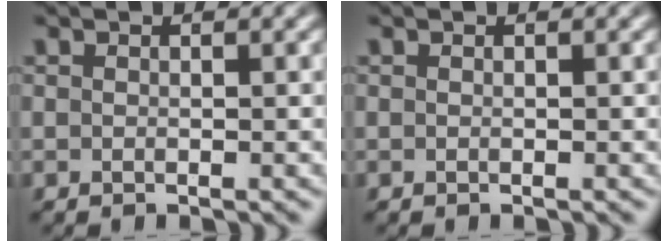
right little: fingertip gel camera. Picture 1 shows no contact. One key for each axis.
{"total": 0.0}